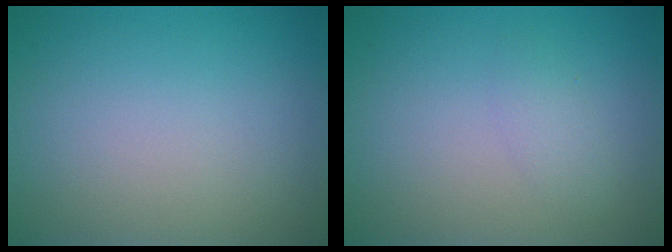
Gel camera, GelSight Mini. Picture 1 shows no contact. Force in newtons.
{"total": 1.3, "press": 1.3, "slide": 0.1}